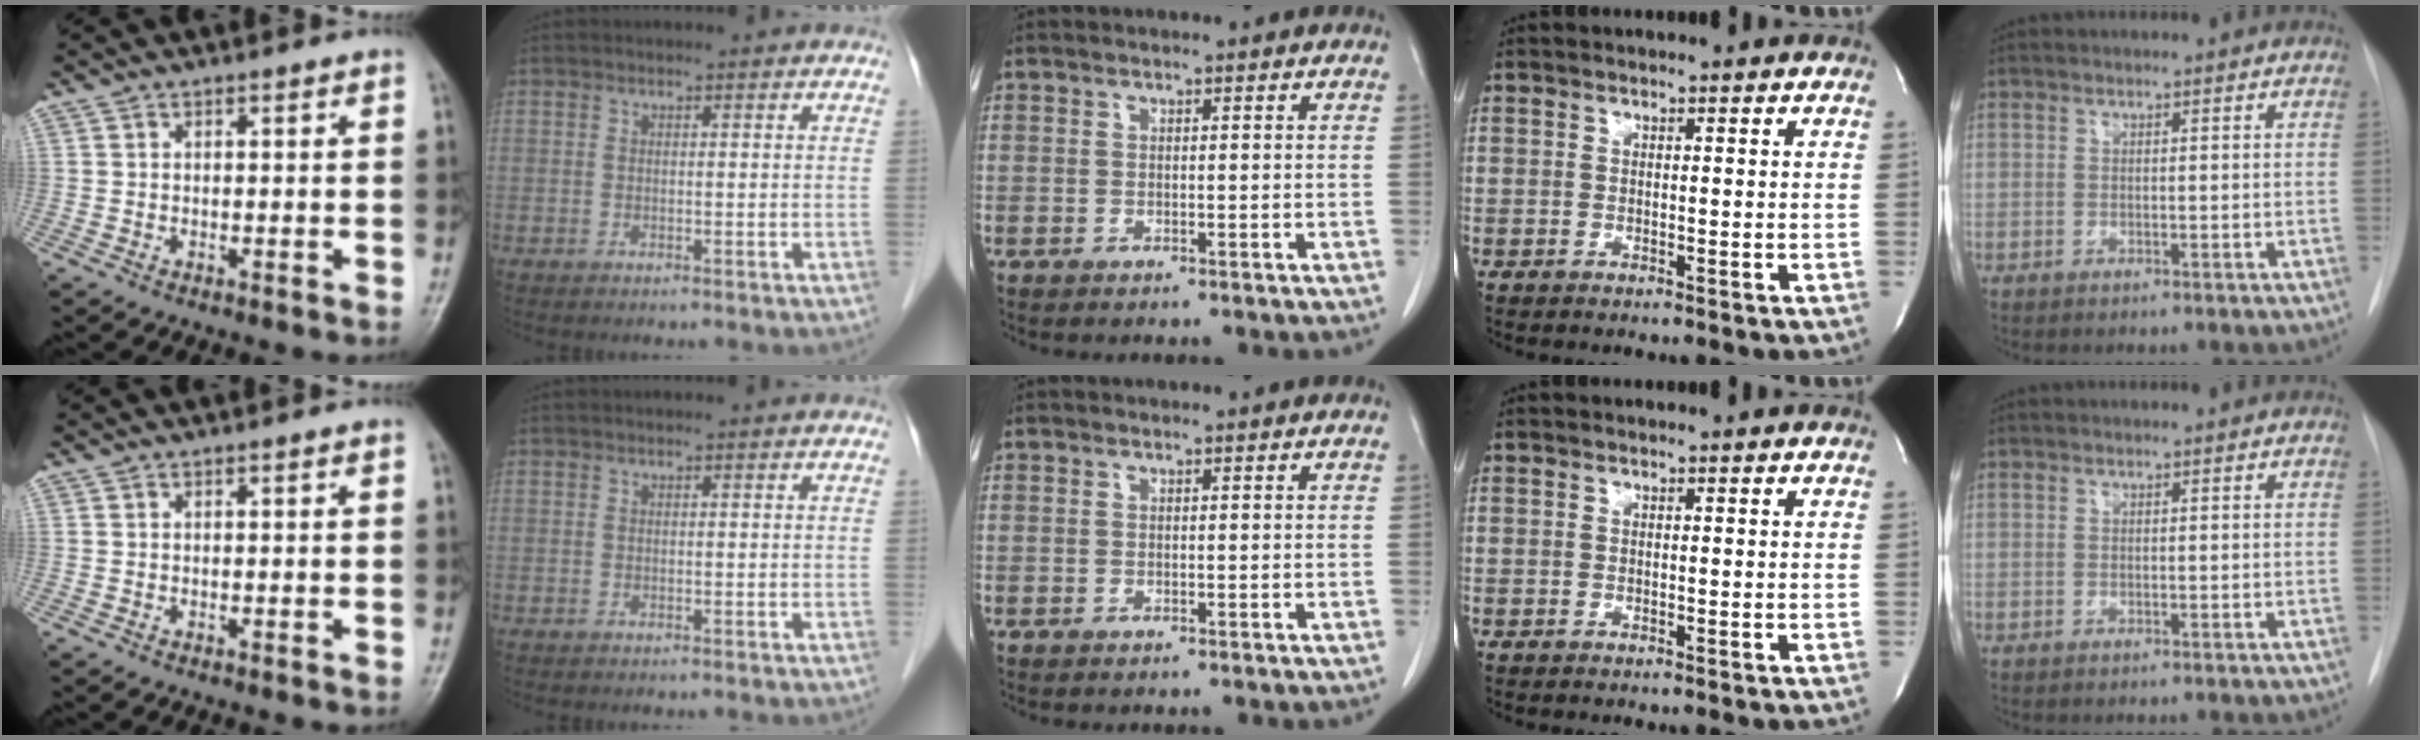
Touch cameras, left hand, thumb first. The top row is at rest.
{}